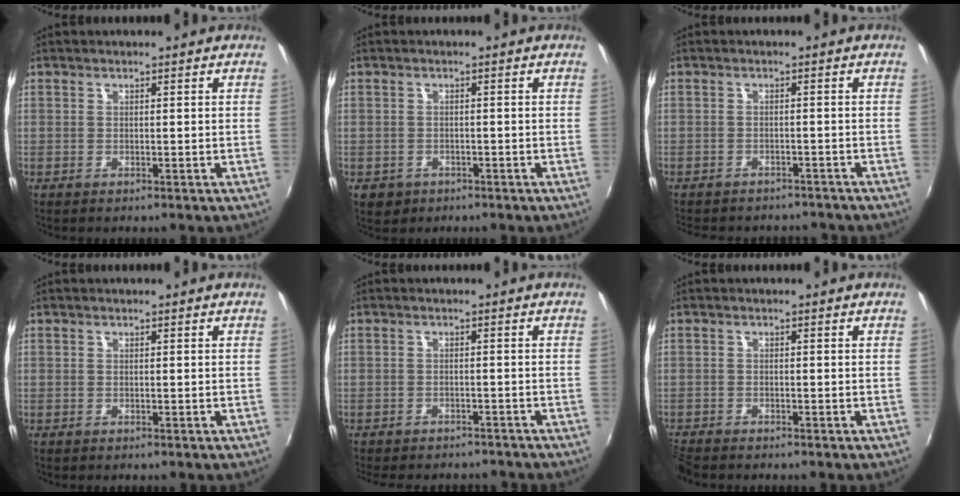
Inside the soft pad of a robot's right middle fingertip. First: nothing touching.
{"total": 3.2, "force": [-1.3, 2.7, 1.1], "torque": [-0.029, -0.004, -0.016]}
{"total": 8.2, "force": [-7.2, 2.9, 2.6], "torque": [-0.063, -0.016, -0.097]}
{"total": 0.0}
{"total": 8.9, "force": [-7.9, 2.9, 3.1], "torque": [-0.076, -0.015, -0.108]}
{"total": 3.8, "force": [-3.6, 0.6, 0.9], "torque": [-0.033, -0.020, -0.072]}